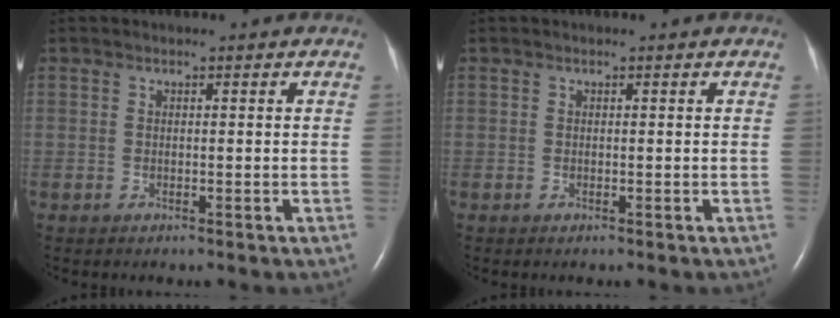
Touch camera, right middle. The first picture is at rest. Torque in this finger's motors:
{"motor_torque": [-0.16, 0.23, -0.08, 0.00]}